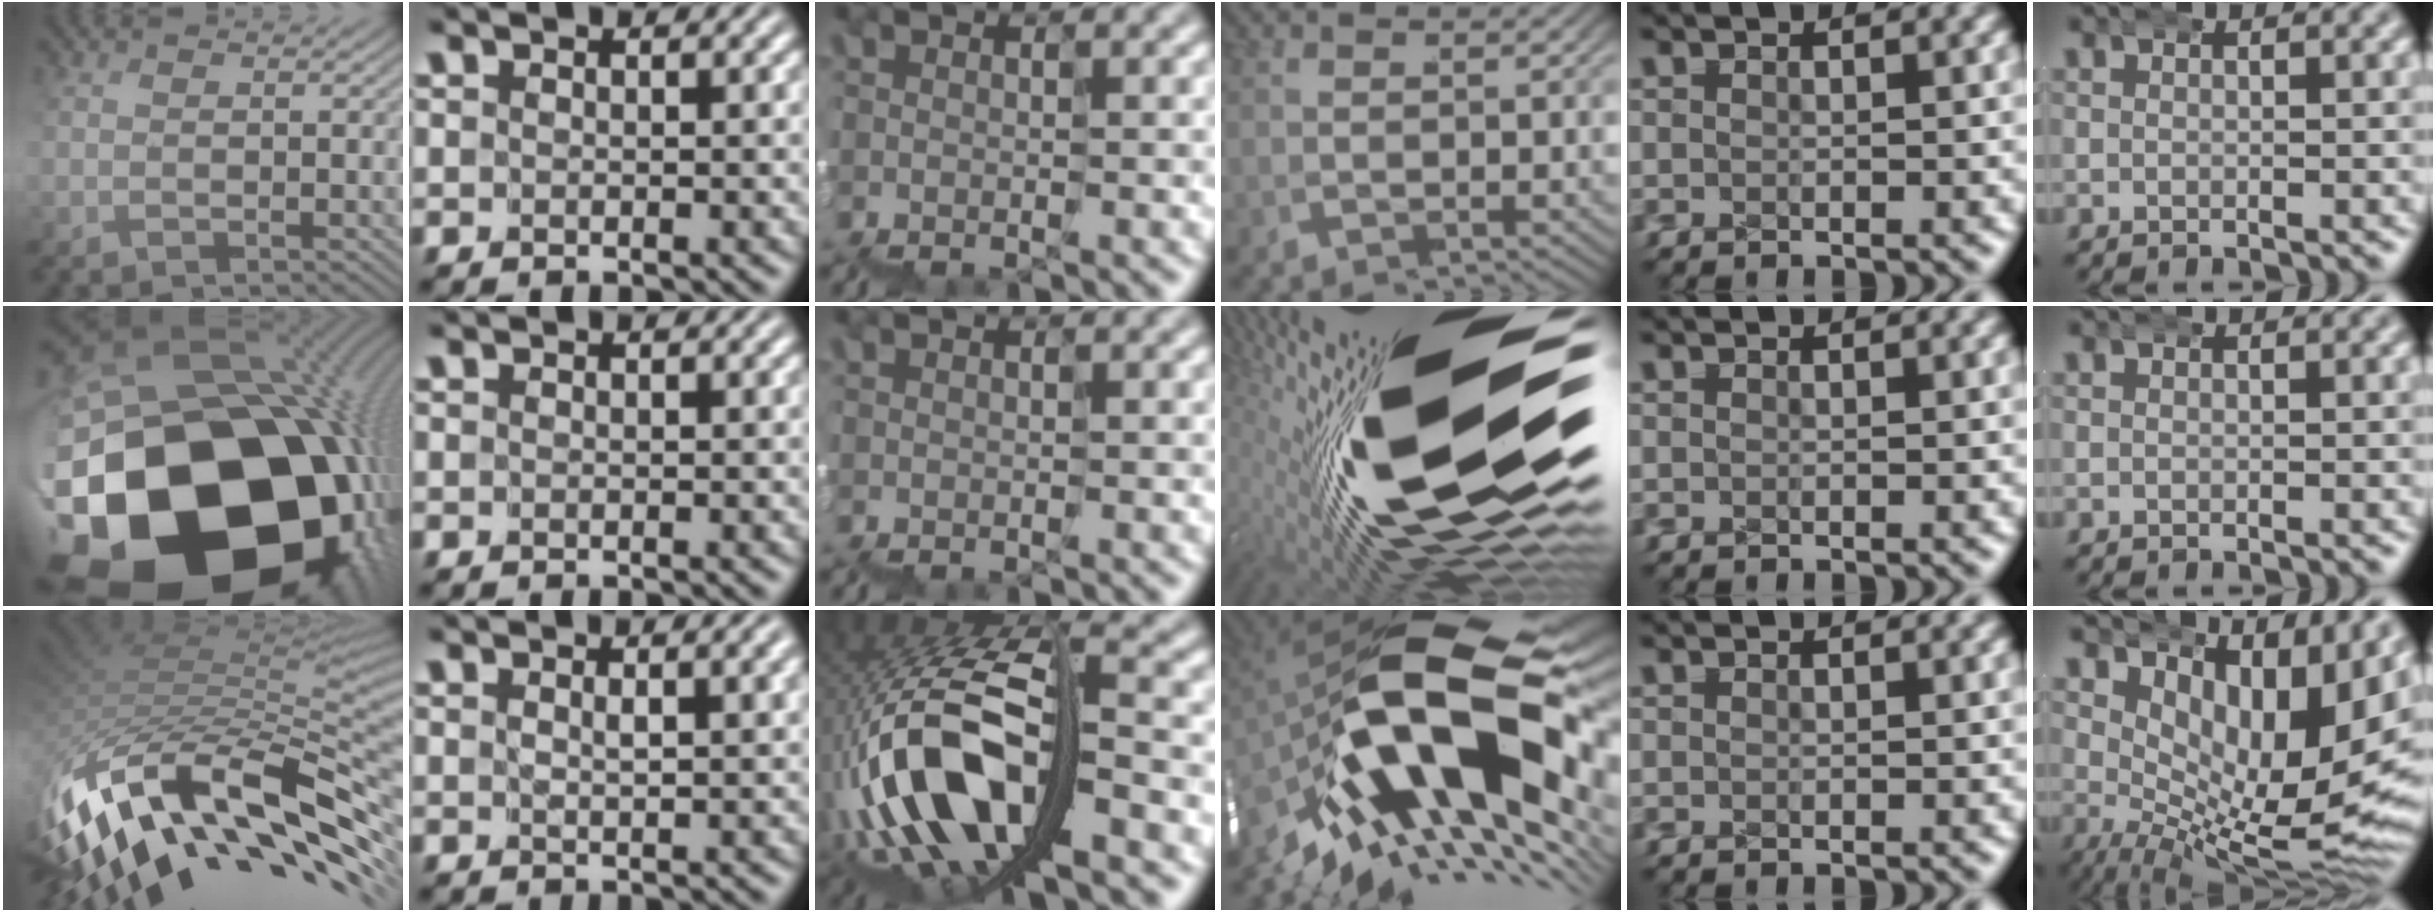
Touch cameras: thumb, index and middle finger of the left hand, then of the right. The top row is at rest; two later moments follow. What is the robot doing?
{"motion": "wrap", "object": "duck tape"}